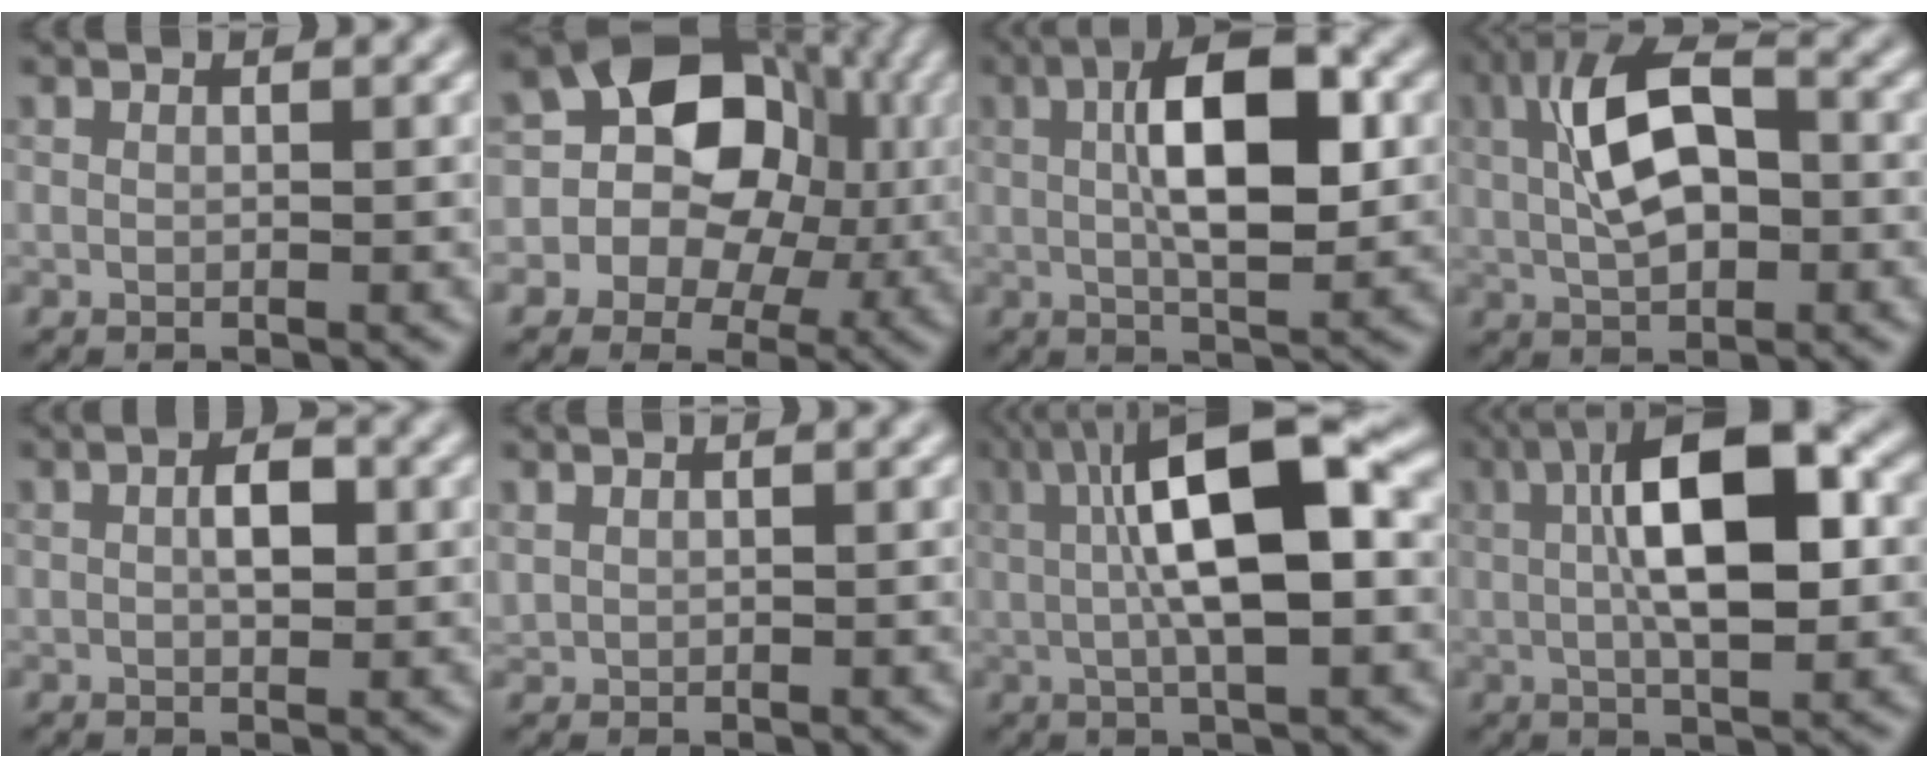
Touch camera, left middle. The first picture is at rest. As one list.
[{"total": 11.3, "force": [0.4, 9.4, 6.3], "torque": [-0.089, 0.018, -0.016]}, {"total": 8.0, "force": [0.8, 2.9, 7.4], "torque": [-0.122, 0.012, 0.013]}, {"total": 7.7, "force": [-0.3, 3.7, 6.7], "torque": [-0.136, 0.023, -0.008]}, {"total": 1.8, "force": [-0.3, 0.7, 1.6], "torque": [-0.037, 0.007, 0.002]}, {"total": 0.0}, {"total": 10.3, "force": [0.7, 3.1, 9.8], "torque": [-0.158, 0.020, 0.012]}, {"total": 9.0, "force": [0.9, 3.0, 8.5], "torque": [-0.137, 0.018, 0.012]}]